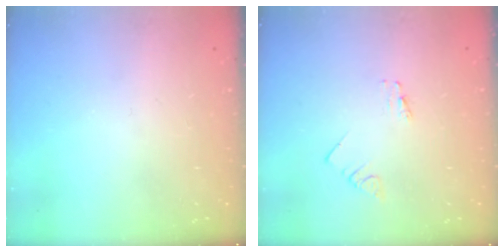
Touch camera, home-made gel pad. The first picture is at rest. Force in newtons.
{"total": 0.7, "press": 0.7, "slide": 0.1}